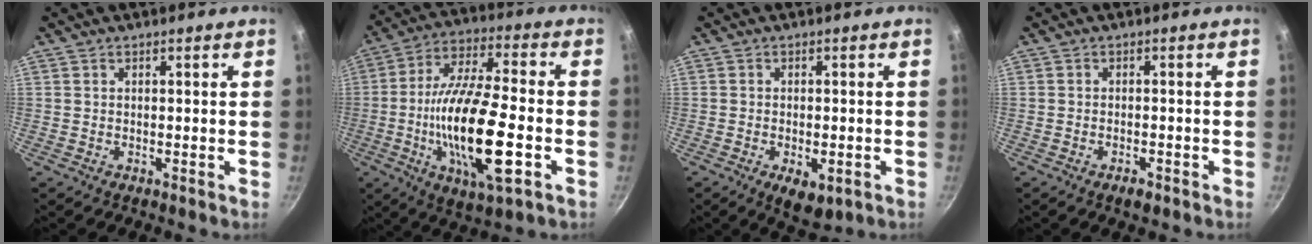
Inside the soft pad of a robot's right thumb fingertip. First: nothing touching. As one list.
[{"total": 20.8, "force": [-4.9, 6.4, 19.2], "torque": [-0.356, 0.016, -0.095]}, {"total": 6.4, "force": [-2.4, 3.1, 5.0], "torque": [-0.058, 0.003, -0.026]}, {"total": 2.3, "force": [-1.5, 0.9, 1.5], "torque": [-0.025, 0.010, -0.023]}]